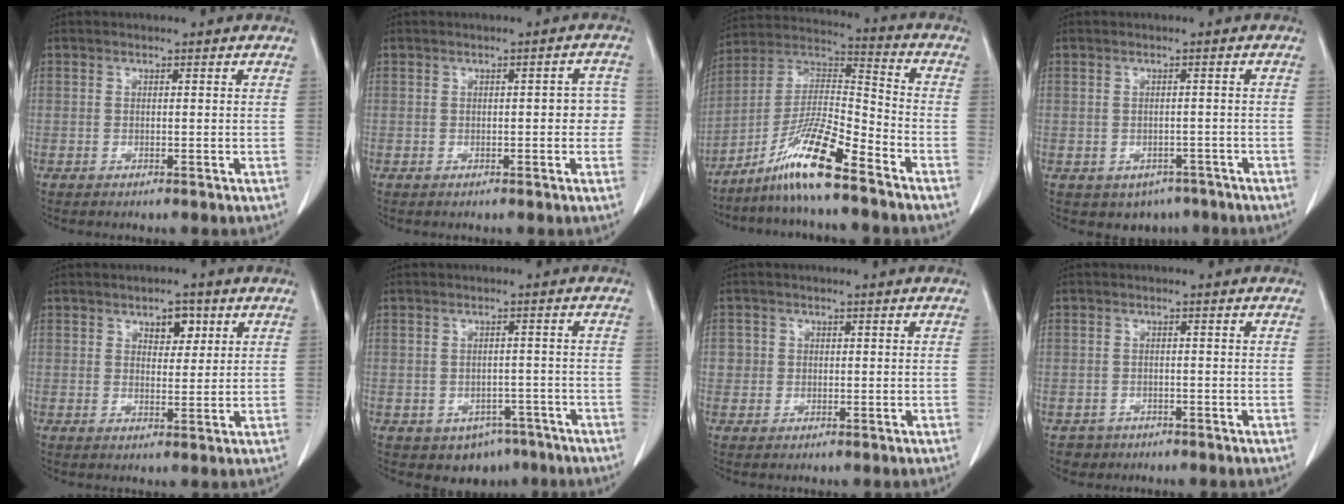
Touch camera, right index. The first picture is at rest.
{"total": 3.1, "force": [-0.3, 1.4, 2.7], "torque": [-0.019, 0.015, -0.005]}
{"total": 12.4, "force": [-8.7, 0.3, 8.9], "torque": [-0.171, 0.006, -0.163]}
{"total": 3.9, "force": [-2.7, 2.7, 0.9], "torque": [-0.001, 0.006, -0.030]}
{"total": 3.7, "force": [1.9, 1.9, 2.4], "torque": [-0.032, 0.002, 0.030]}
{"total": 5.4, "force": [-3.6, 3.7, 1.6], "torque": [-0.008, 0.008, -0.041]}
{"total": 2.0, "force": [0.2, 2.0, 0.2], "torque": [0.011, 0.005, 0.000]}
{"total": 1.9, "force": [-1.2, 1.4, -0.3], "torque": [0.000, 0.008, -0.020]}